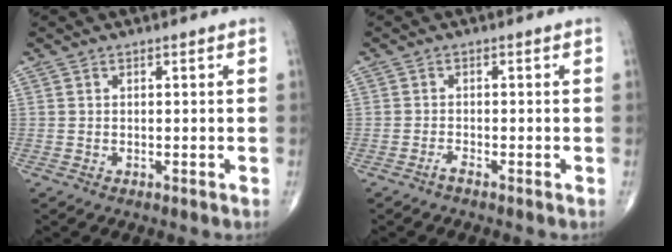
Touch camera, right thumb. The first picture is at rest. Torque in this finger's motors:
{"motor_torque": [0.00, 0.00, 0.00, 0.00, 0.00]}